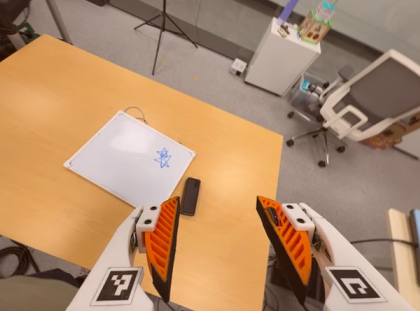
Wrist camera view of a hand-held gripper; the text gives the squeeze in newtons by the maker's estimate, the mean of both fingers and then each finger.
{"total": 0.0}